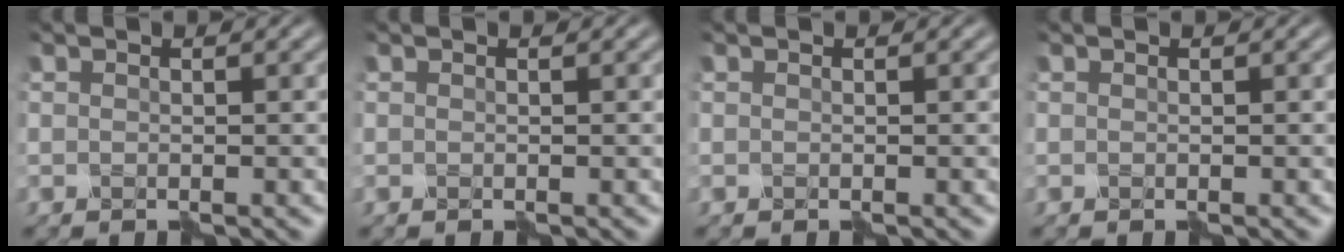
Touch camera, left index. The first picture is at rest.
{"total": 0.0}
{"total": 0.0}
{"total": 0.0}